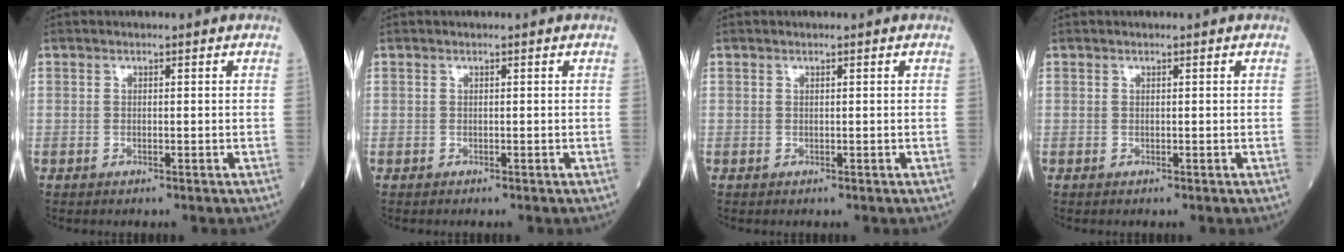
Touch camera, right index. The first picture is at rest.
{"total": 0.0}
{"total": 0.0}
{"total": 0.0}